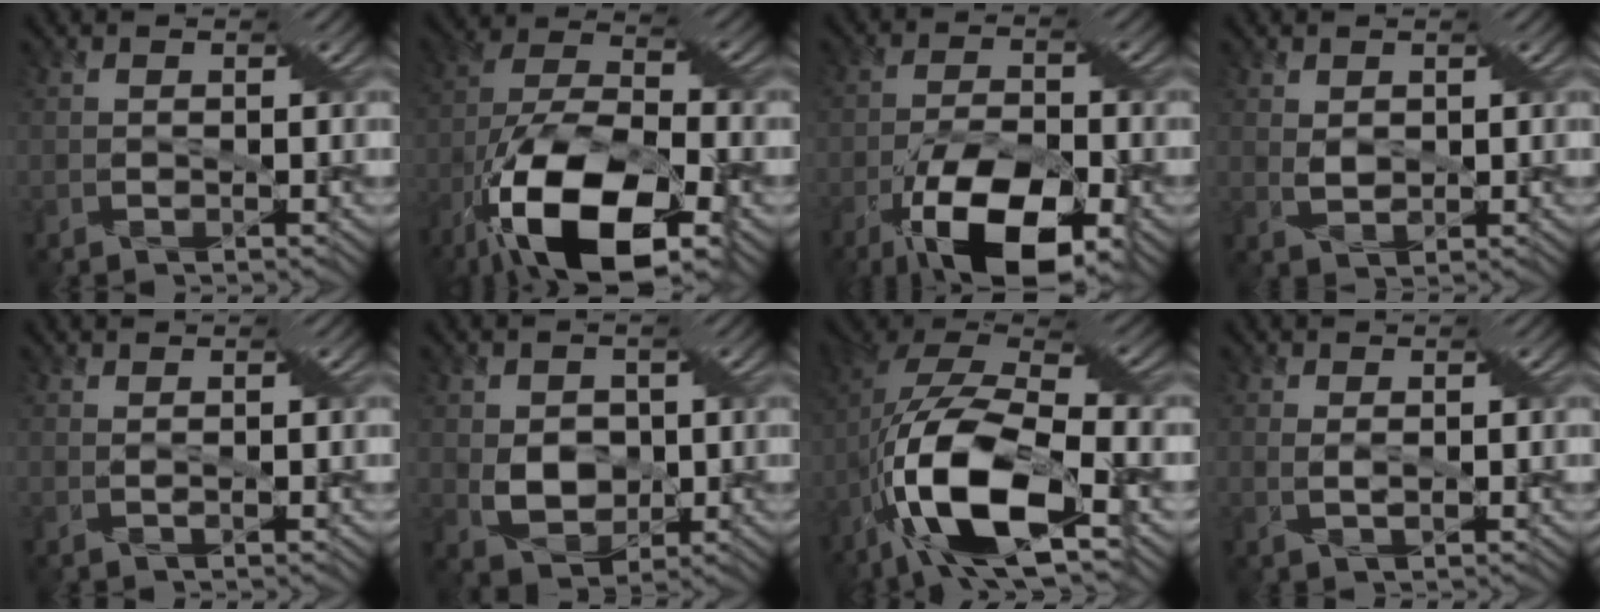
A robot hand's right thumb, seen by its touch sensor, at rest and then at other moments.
{"total": 17.6, "force": [-9.1, 7.3, 13.1], "torque": [-0.283, -0.027, -0.164]}
{"total": 13.4, "force": [-7.1, 5.1, 10.2], "torque": [-0.202, -0.024, -0.124]}
{"total": 1.9, "force": [1.0, 0.9, 1.4], "torque": [-0.047, -0.003, 0.021]}
{"total": 0.8, "force": [0.5, -0.4, 0.6], "torque": [-0.027, -0.002, 0.011]}
{"total": 4.9, "force": [0.4, 3.7, 3.2], "torque": [-0.090, -0.009, 0.004]}
{"total": 16.0, "force": [-5.9, 5.9, 13.6], "torque": [-0.296, -0.005, -0.115]}
{"total": 1.8, "force": [0.4, 0.6, 1.6], "torque": [-0.038, 0.000, 0.011]}